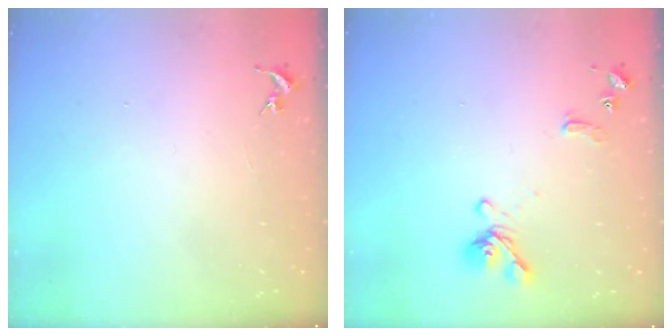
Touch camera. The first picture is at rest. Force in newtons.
{"total": 11.1, "press": 11.0, "slide": 1.3}